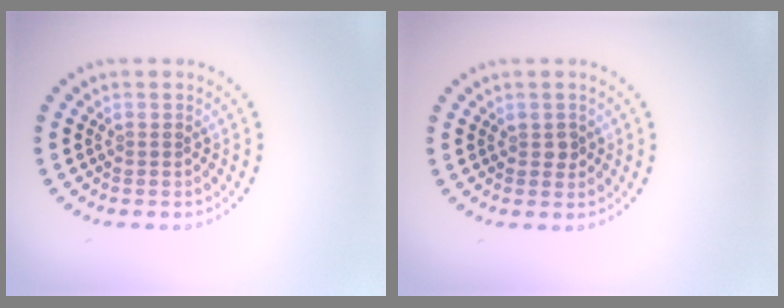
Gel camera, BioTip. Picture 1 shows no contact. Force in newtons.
{"total": 0.8, "press": 0.8, "slide": 0.2}